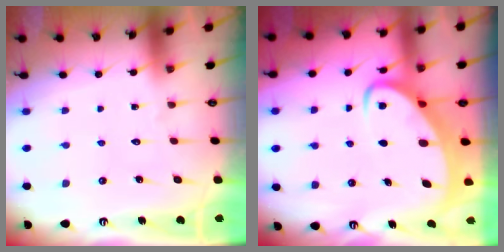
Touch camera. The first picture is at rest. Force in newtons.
{"total": 4.4, "press": 4.4, "slide": 0.7}